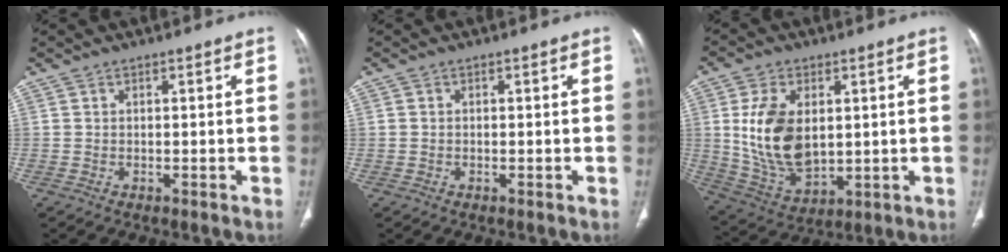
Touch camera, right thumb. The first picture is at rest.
{"total": 0.0}
{"total": 14.8, "force": [2.0, 9.1, 11.5], "torque": [-0.203, -0.016, 0.053]}